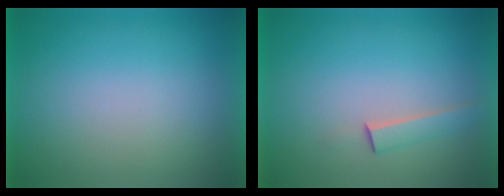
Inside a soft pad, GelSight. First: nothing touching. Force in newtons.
{"total": 1.5}